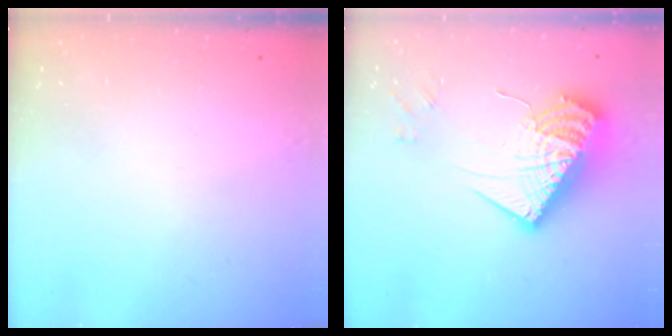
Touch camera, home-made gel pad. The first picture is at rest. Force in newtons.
{"total": 21.2, "press": 21.1, "slide": 1.8}